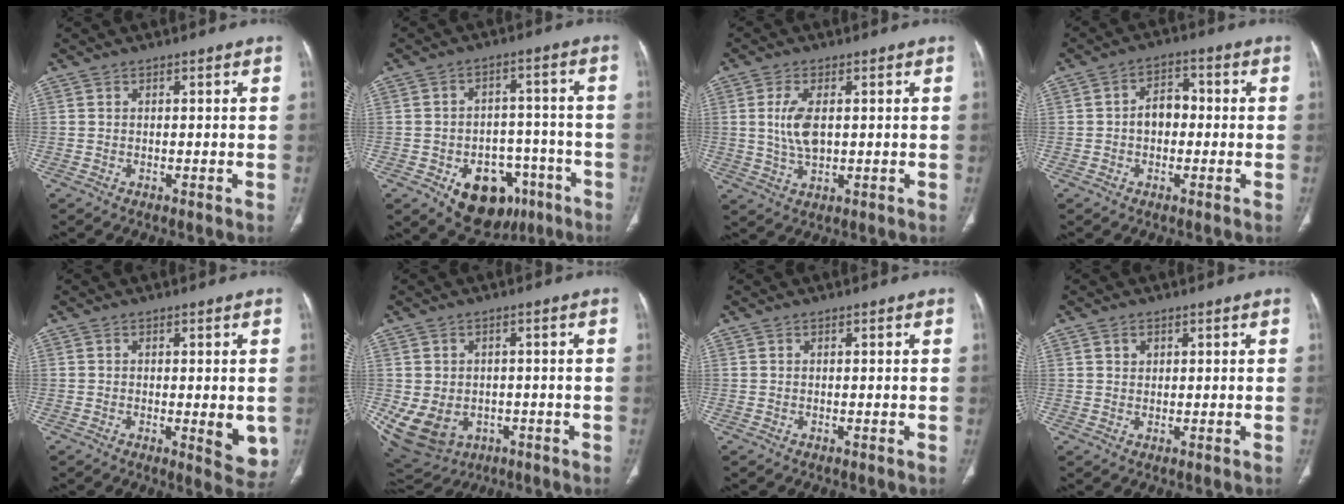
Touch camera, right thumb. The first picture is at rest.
{"total": 14.6, "force": [-7.0, 10.0, 8.0], "torque": [-0.070, 0.043, -0.090]}
{"total": 6.4, "force": [0.9, 3.2, 5.5], "torque": [-0.118, -0.004, 0.020]}
{"total": 5.4, "force": [-0.5, 3.9, 3.7], "torque": [-0.043, 0.022, -0.017]}
{"total": 6.1, "force": [-0.9, 2.3, 5.6], "torque": [-0.059, -0.013, -0.009]}
{"total": 13.4, "force": [-3.6, 11.0, 6.8], "torque": [-0.147, 0.008, -0.033]}
{"total": 0.0}
{"total": 1.7, "force": [0.8, 1.2, 0.7], "torque": [-0.006, -0.004, 0.014]}